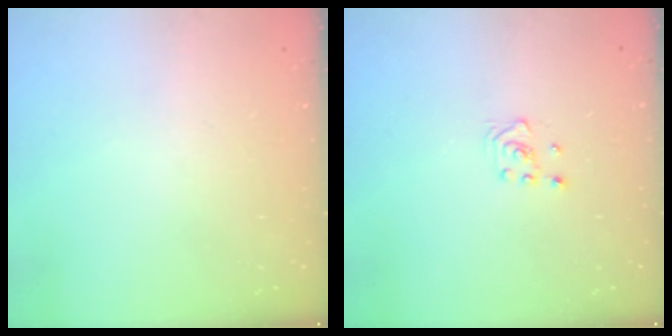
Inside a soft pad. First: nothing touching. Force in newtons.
{"total": 2.8, "press": 2.6, "slide": 1.1}